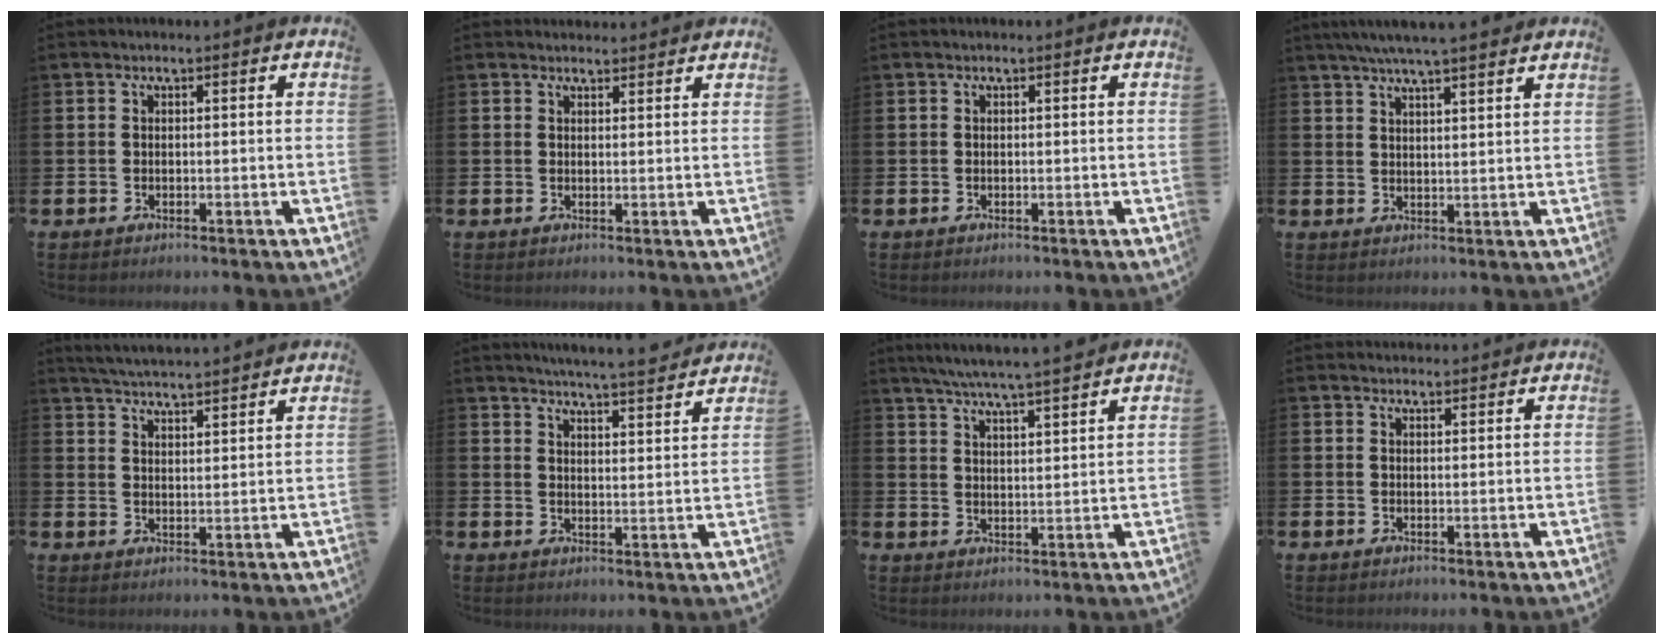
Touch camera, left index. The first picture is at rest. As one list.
[{"total": 1.7, "force": [1.6, 0.3, -0.1], "torque": [0.010, -0.008, 0.028]}, {"total": 0.0}, {"total": 5.6, "force": [5.2, -0.1, 2.0], "torque": [-0.051, -0.015, 0.094]}, {"total": 4.8, "force": [4.8, -0.2, 0.2], "torque": [-0.024, -0.031, 0.087]}, {"total": 5.4, "force": [5.3, -0.5, 0.7], "torque": [-0.026, -0.036, 0.094]}, {"total": 6.2, "force": [5.9, -0.4, 1.8], "torque": [-0.049, -0.034, 0.103]}, {"total": 1.7, "force": [1.7, 0.3, -0.1], "torque": [0.009, -0.008, 0.029]}]